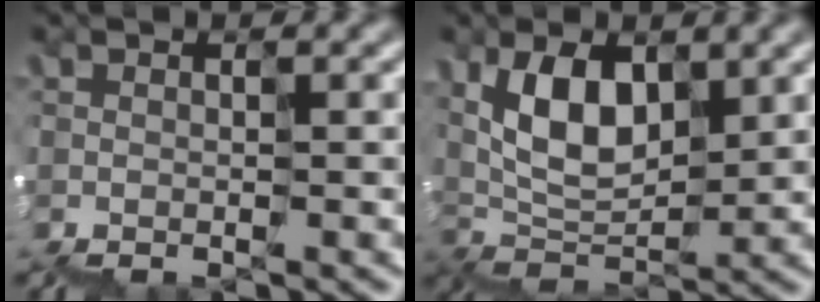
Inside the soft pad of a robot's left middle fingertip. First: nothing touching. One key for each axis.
{"total": 3.4, "fx": 2.3, "fy": 1.7, "fz": 1.8, "tx": -0.053, "ty": 0.016, "tz": 0.047}